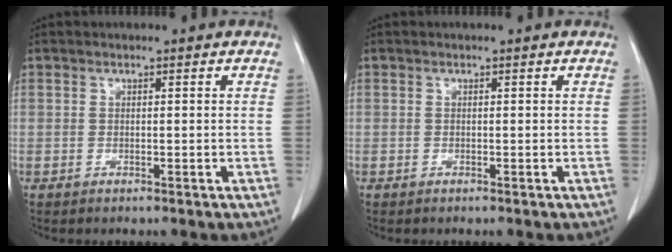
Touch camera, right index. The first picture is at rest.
{"total": 0.0}